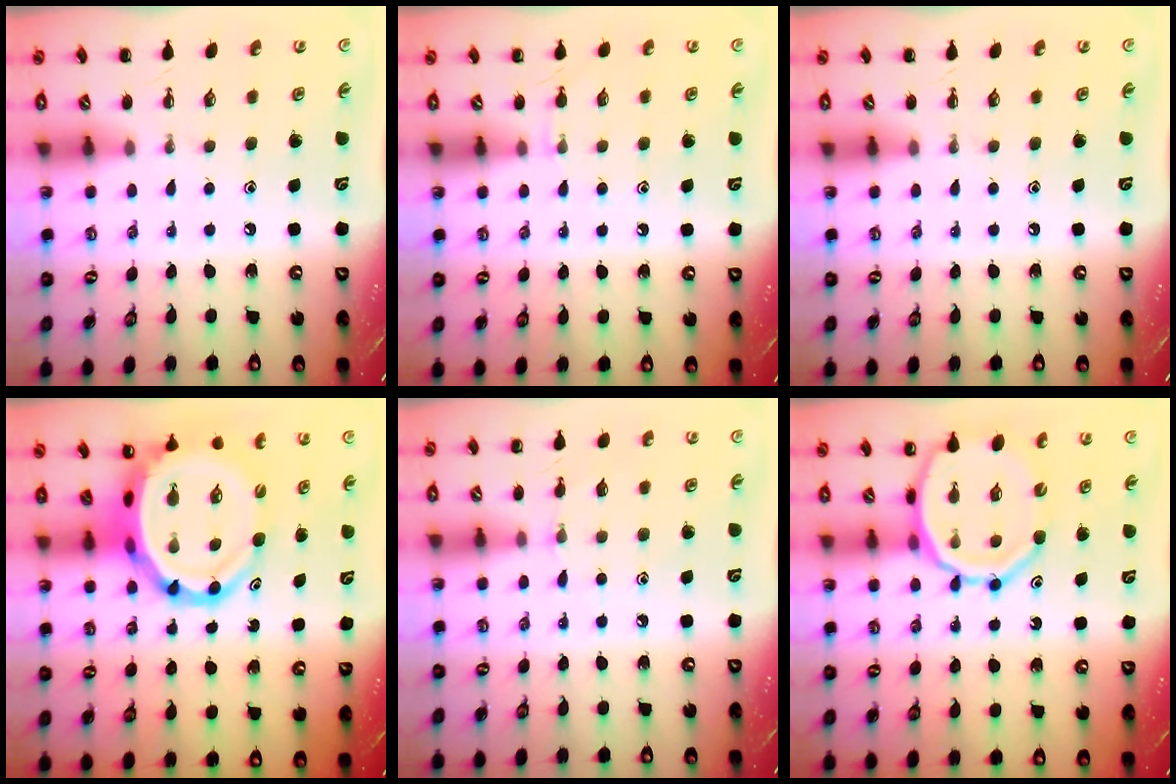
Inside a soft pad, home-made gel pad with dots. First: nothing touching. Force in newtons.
{"total": 4.0, "press": 3.8, "slide": 1.3}
{"total": 0.0}
{"total": 11.0, "press": 10.6, "slide": 3.0}
{"total": 6.7, "press": 6.4, "slide": 2.0}
{"total": 13.2, "press": 12.9, "slide": 3.1}